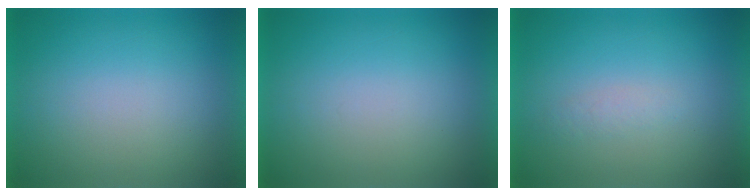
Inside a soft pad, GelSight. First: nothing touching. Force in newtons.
{"total": 0.0}
{"total": 1.3}